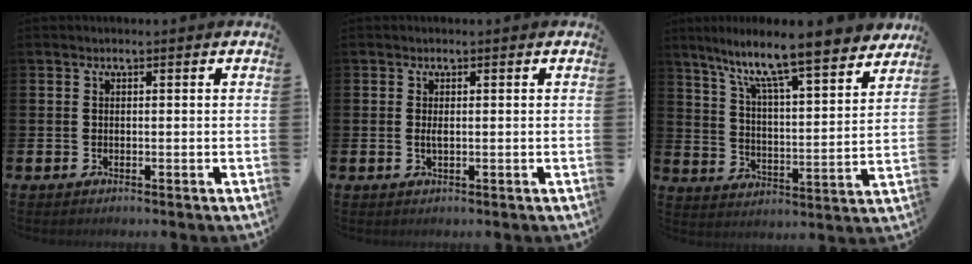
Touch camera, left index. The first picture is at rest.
{"total": 1.0, "force": [0.1, 0.3, 0.9], "torque": [-0.016, 0.002, 0.000]}
{"total": 10.4, "force": [9.2, 0.5, 4.9], "torque": [-0.115, -0.076, 0.148]}